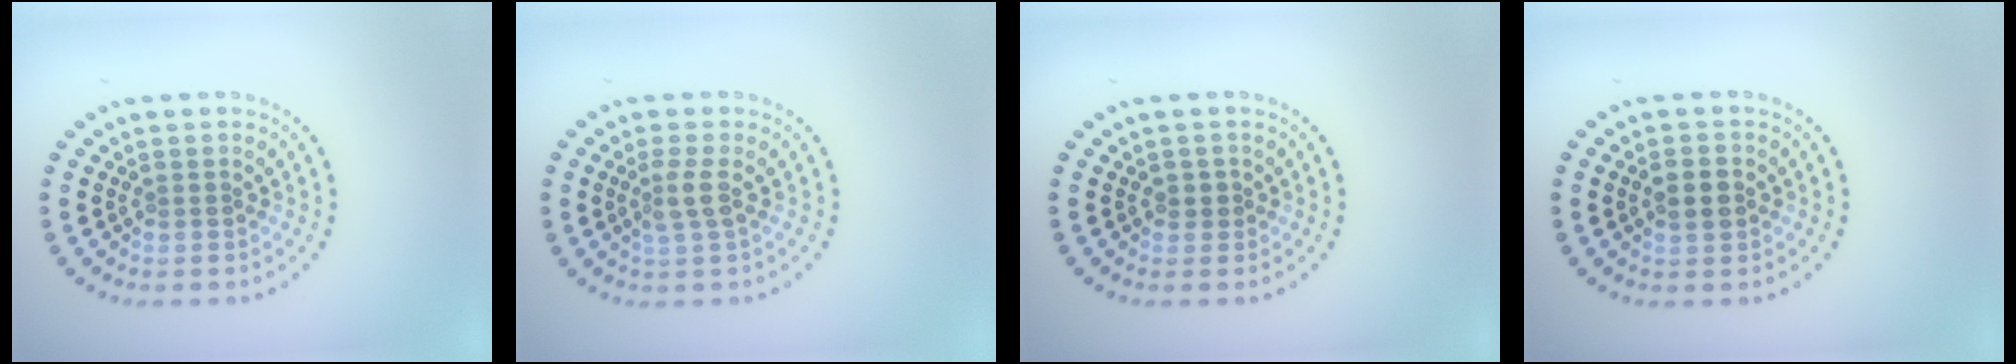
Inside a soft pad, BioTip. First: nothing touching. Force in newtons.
{"total": 1.9, "press": 1.5, "slide": 1.2}
{"total": 1.0, "press": 0.9, "slide": 0.4}
{"total": 2.4, "press": 2.4, "slide": 0.1}